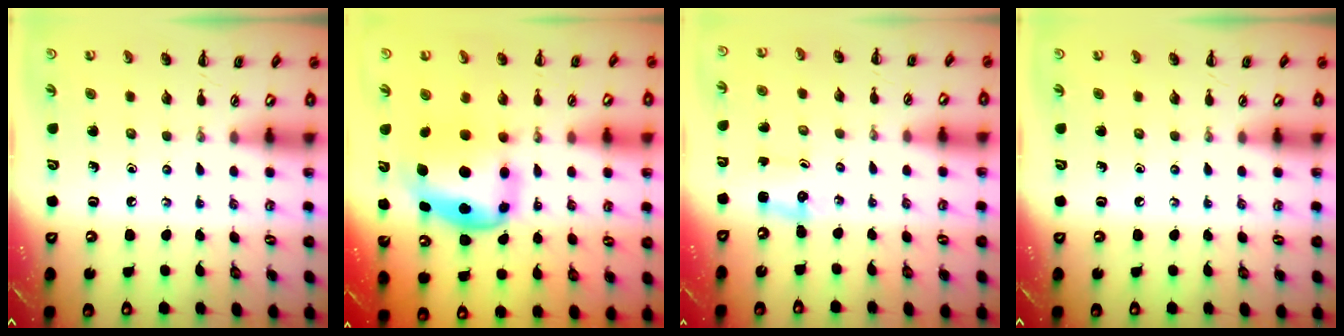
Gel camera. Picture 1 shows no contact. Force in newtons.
{"total": 7.1, "press": 6.9, "slide": 1.7}
{"total": 1.8, "press": 1.7, "slide": 0.6}
{"total": 0.0}